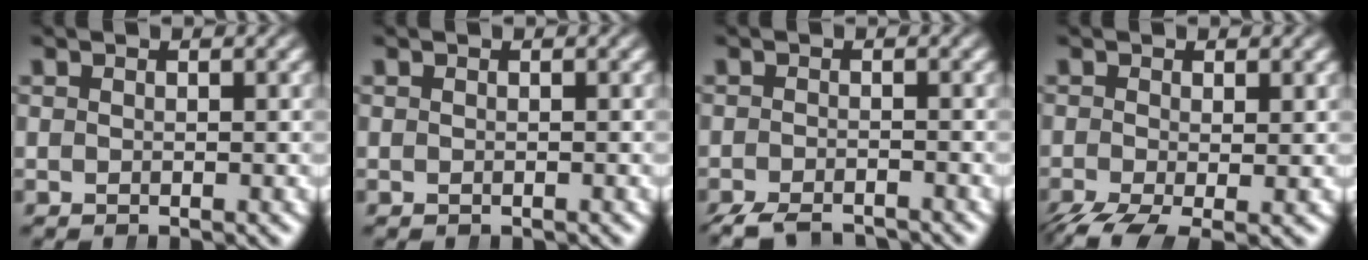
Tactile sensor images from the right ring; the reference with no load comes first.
{"total": 0.0}
{"total": 3.2, "force": [-3.1, 0.6, 0.5], "torque": [-0.015, -0.017, -0.050]}
{"total": 4.2, "force": [-2.8, 2.0, 2.5], "torque": [-0.050, -0.027, -0.034]}